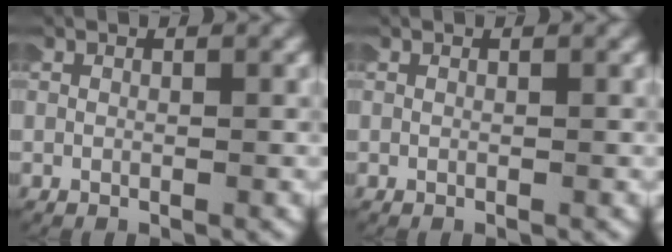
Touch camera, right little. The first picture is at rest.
{"total": 0.0}